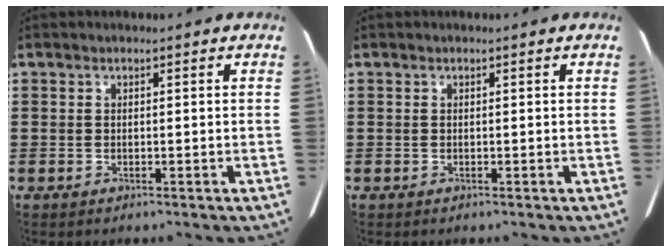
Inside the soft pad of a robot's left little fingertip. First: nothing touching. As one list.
[{"total": 0.0}]